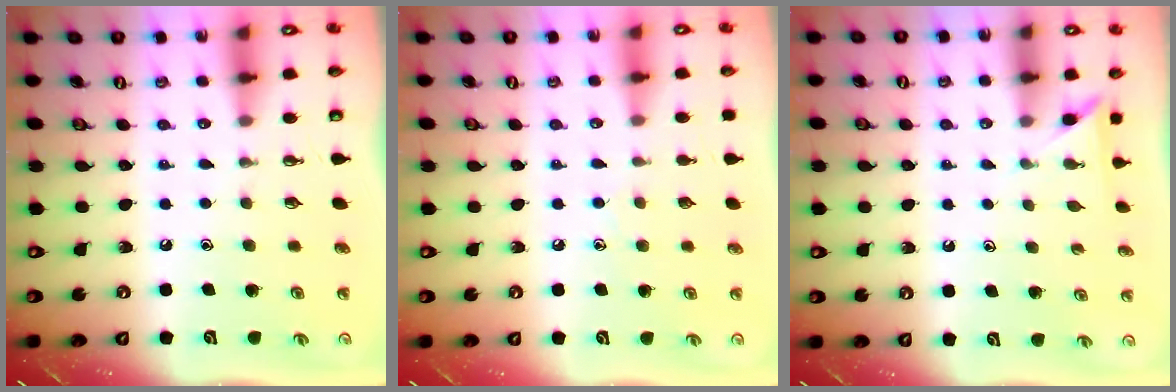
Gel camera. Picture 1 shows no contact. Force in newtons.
{"total": 5.5, "press": 5.5, "slide": 0.6}
{"total": 2.3, "press": 2.3, "slide": 0.2}